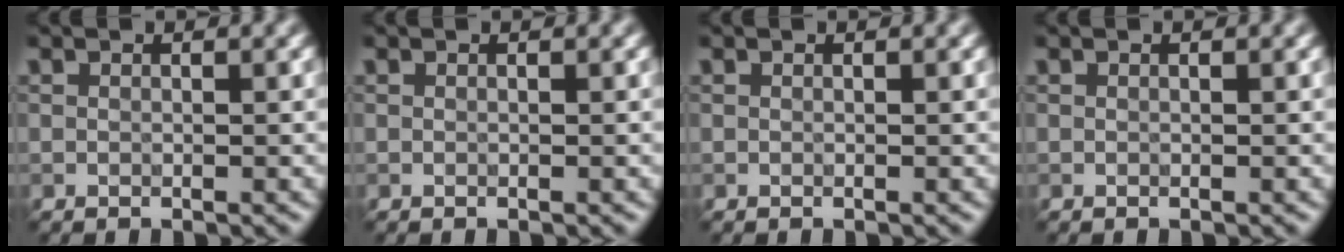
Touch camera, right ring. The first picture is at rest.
{"total": 0.0}
{"total": 0.0}
{"total": 0.0}